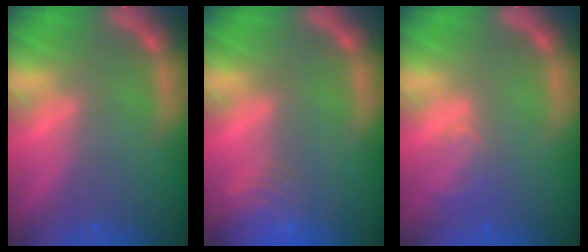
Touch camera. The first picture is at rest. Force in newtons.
{"total": 6.0}
{"total": 2.5}